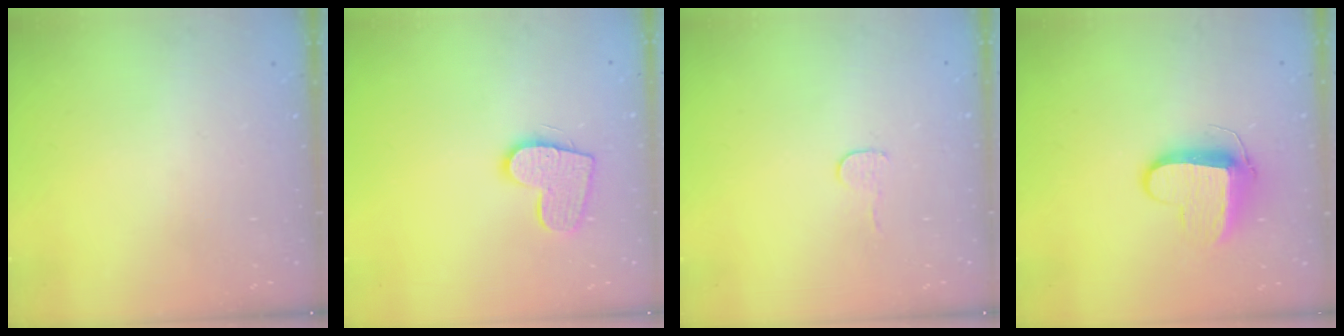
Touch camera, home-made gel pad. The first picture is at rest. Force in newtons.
{"total": 11.1, "press": 11.1, "slide": 0.6}
{"total": 3.4, "press": 3.4, "slide": 0.3}
{"total": 10.1, "press": 10.1, "slide": 0.5}